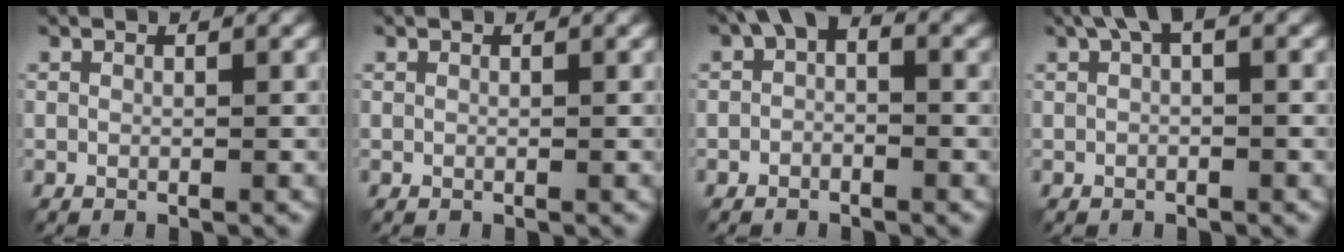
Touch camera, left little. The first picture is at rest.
{"total": 0.0}
{"total": 3.3, "force": [0.6, 2.2, 2.4], "torque": [-0.032, 0.016, -0.004]}
{"total": 2.6, "force": [0.7, 1.1, 2.2], "torque": [-0.042, 0.009, 0.013]}